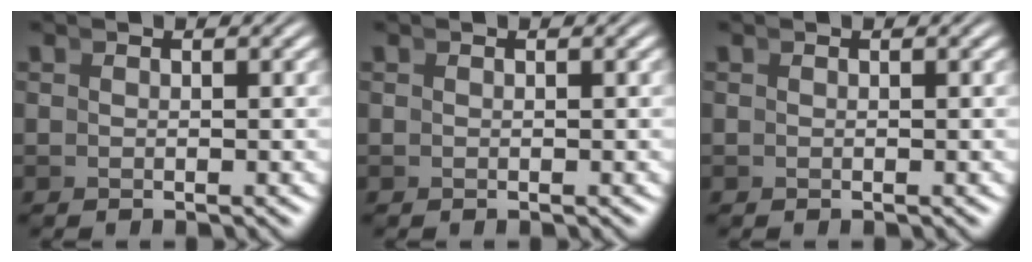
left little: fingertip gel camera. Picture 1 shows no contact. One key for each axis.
{"total": 0.0}
{"total": 0.0}